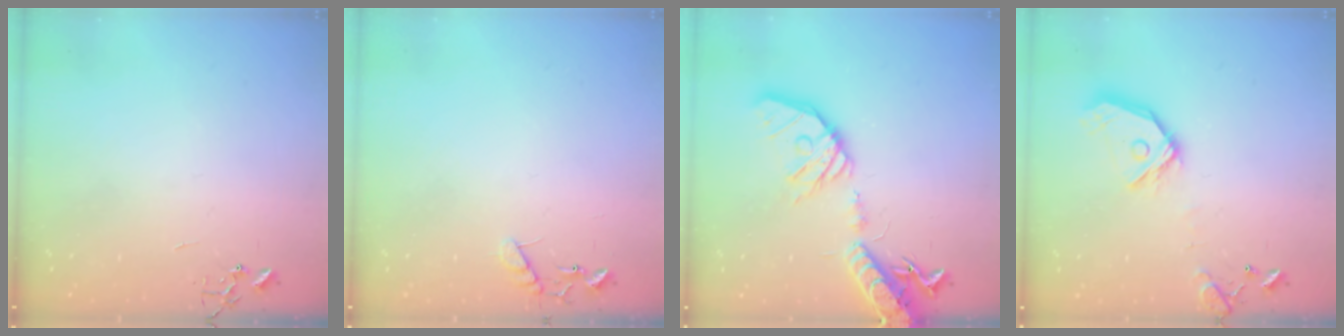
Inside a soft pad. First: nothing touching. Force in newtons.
{"total": 8.8, "press": 8.8, "slide": 0.4}
{"total": 22.7, "press": 22.4, "slide": 3.7}
{"total": 14.2, "press": 14.1, "slide": 2.1}